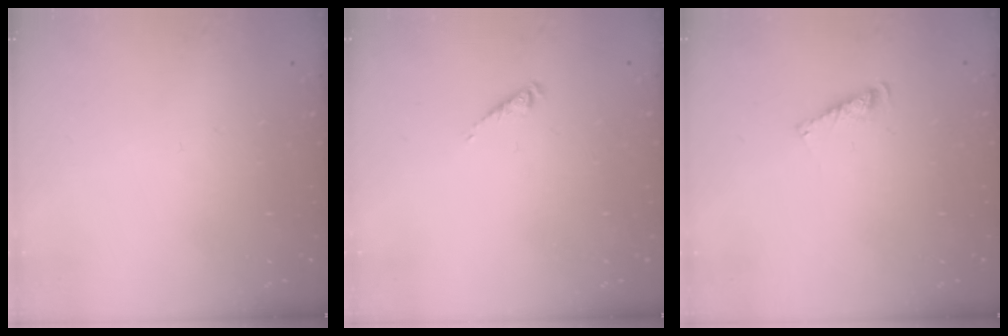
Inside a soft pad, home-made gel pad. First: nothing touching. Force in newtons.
{"total": 1.1, "press": 1.0, "slide": 0.2}
{"total": 5.3, "press": 5.2, "slide": 0.3}